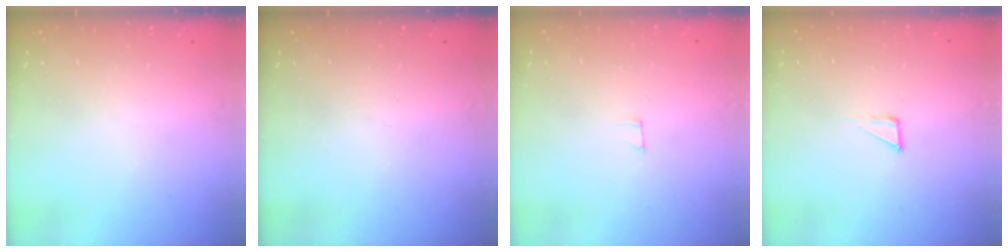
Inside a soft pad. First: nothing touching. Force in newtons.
{"total": 0.0}
{"total": 2.5, "press": 2.5, "slide": 0.2}
{"total": 2.3, "press": 2.3, "slide": 0.1}